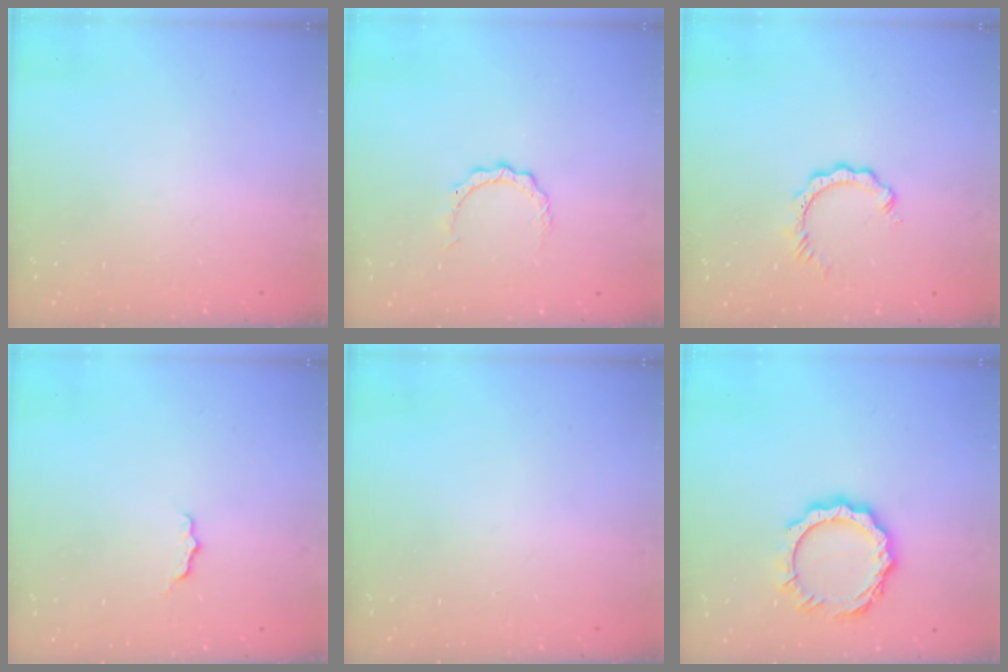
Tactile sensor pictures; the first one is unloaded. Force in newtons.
{"total": 3.8, "press": 3.7, "slide": 0.3}
{"total": 2.8, "press": 2.8, "slide": 0.5}
{"total": 3.1, "press": 3.1, "slide": 0.2}
{"total": 0.0}
{"total": 12.1, "press": 12.1, "slide": 1.0}